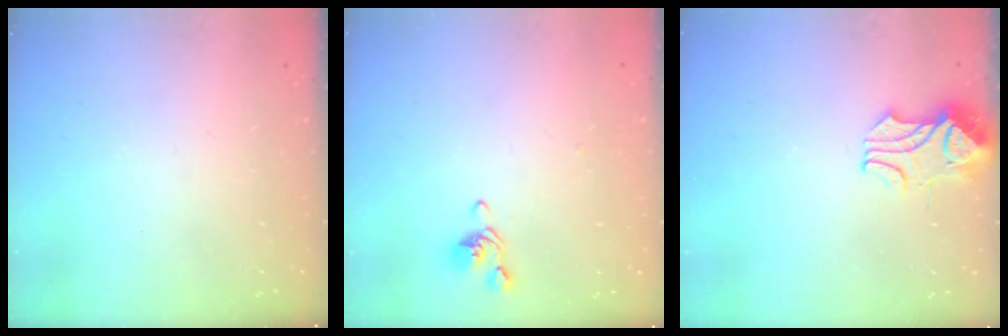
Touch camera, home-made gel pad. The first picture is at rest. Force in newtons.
{"total": 0.0}
{"total": 2.2, "press": 2.0, "slide": 0.8}